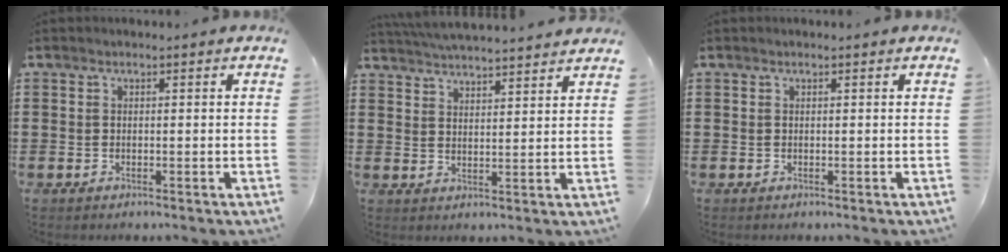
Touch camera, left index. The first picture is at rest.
{"total": 4.2, "force": [4.1, -0.4, 0.4], "torque": [-0.021, -0.020, 0.074]}
{"total": 0.0}